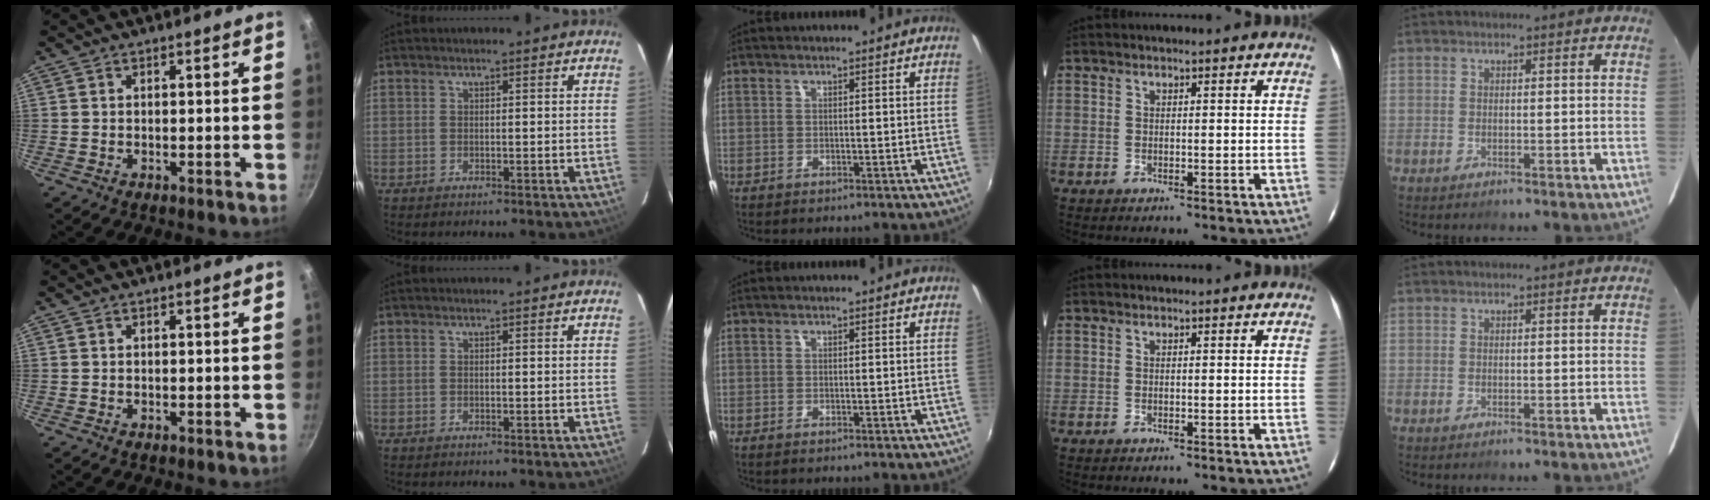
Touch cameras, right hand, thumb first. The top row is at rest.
{}